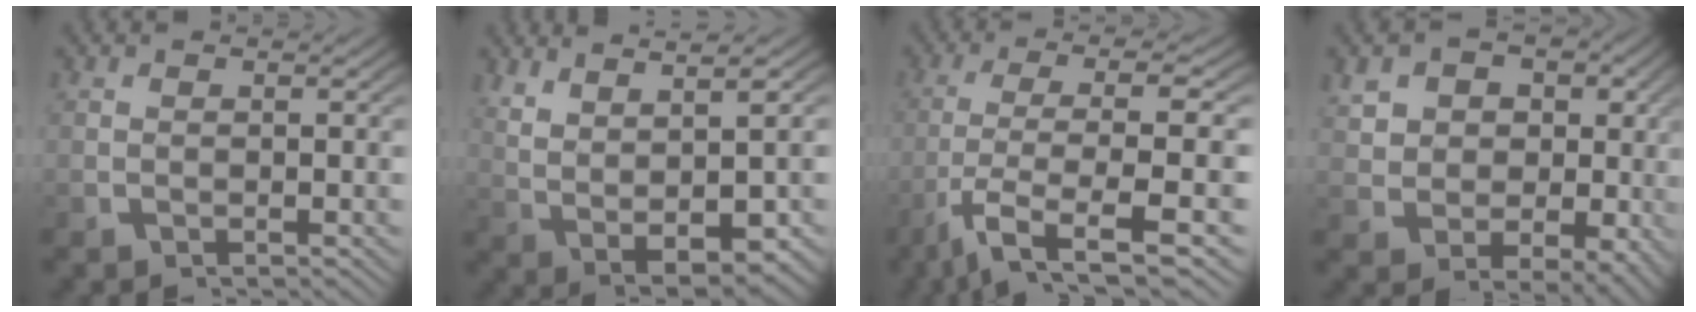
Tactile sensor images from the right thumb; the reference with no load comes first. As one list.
[{"total": 9.0, "force": [1.4, 5.1, 7.3], "torque": [-0.157, -0.034, 0.051]}, {"total": 9.4, "force": [-2.7, 3.5, 8.3], "torque": [-0.191, -0.041, -0.013]}, {"total": 10.2, "force": [2.2, 7.9, 6.1], "torque": [-0.116, -0.030, 0.045]}]